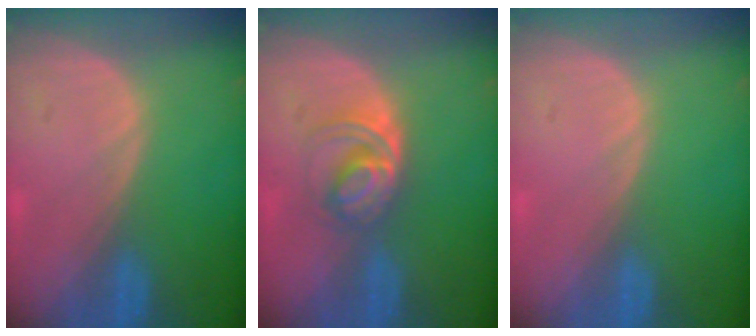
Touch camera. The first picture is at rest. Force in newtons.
{"total": 5.1, "press": 5.0, "slide": 1.3}
{"total": 0.0}